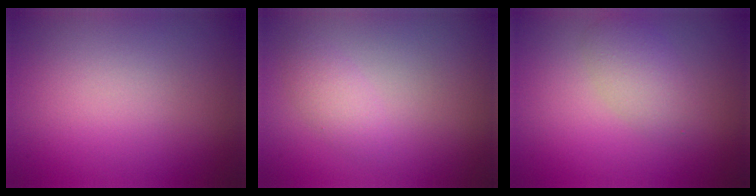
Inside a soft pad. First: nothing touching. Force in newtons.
{"total": 1.5, "press": 1.5, "slide": 0.1}
{"total": 2.6, "press": 2.6, "slide": 0.1}